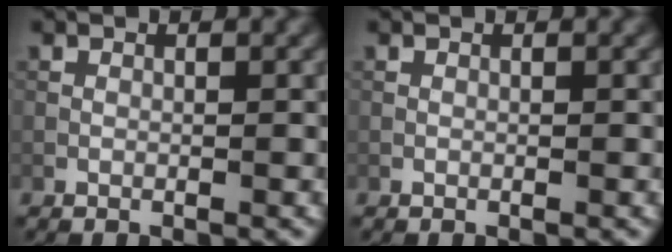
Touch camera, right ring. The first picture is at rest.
{"total": 0.0}